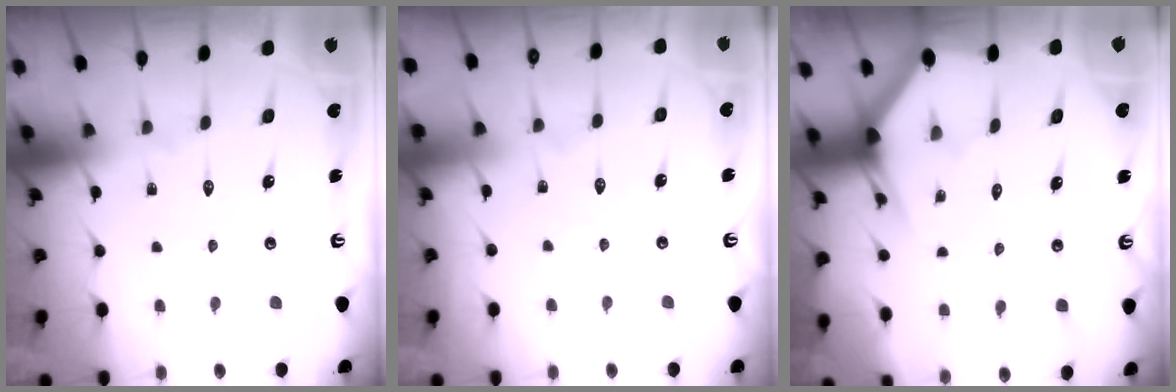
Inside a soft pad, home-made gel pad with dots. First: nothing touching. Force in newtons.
{"total": 2.7, "press": 2.7, "slide": 0.3}
{"total": 2.7, "press": 2.7, "slide": 0.1}